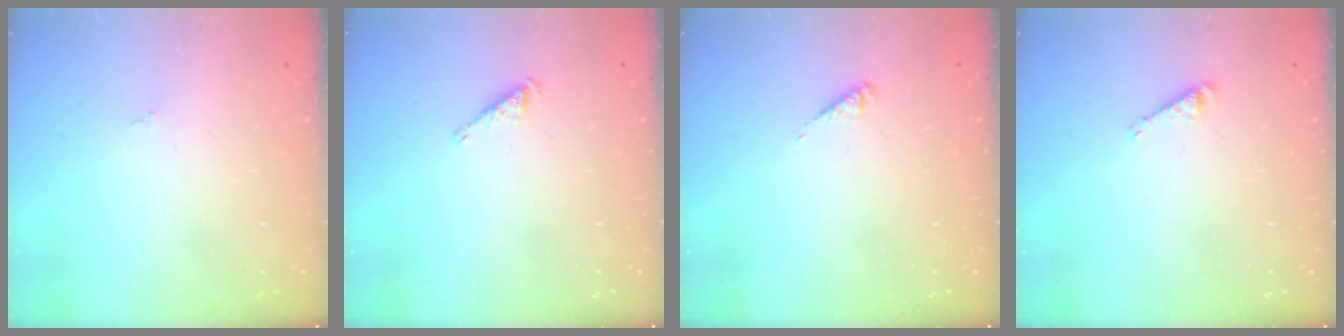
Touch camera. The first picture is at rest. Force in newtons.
{"total": 2.8, "press": 2.8, "slide": 0.5}
{"total": 2.0, "press": 2.0, "slide": 0.5}
{"total": 3.2, "press": 3.2, "slide": 0.4}